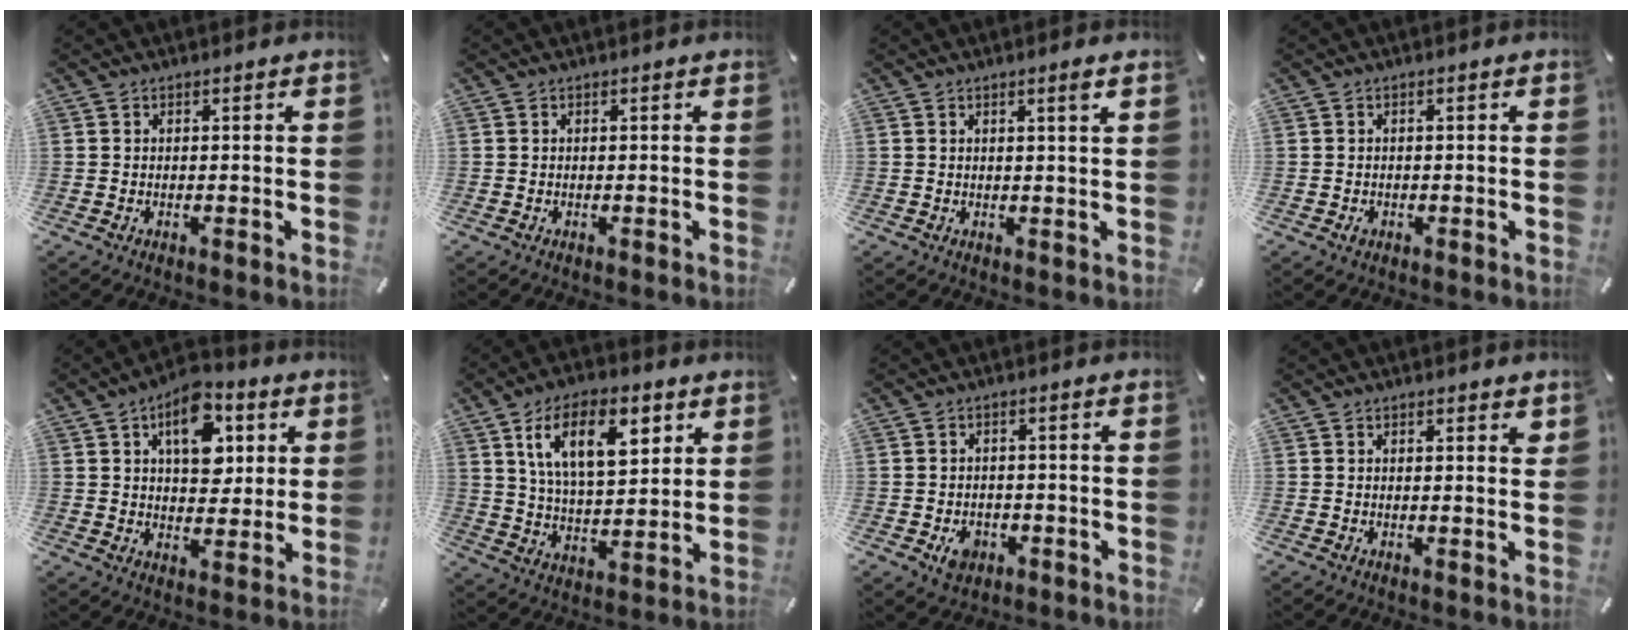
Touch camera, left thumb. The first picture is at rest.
{"total": 0.0}
{"total": 1.9, "force": [1.0, -0.1, 1.6], "torque": [-0.031, -0.003, 0.017]}
{"total": 1.1, "force": [-0.4, 0.8, 0.6], "torque": [-0.012, 0.001, -0.007]}
{"total": 12.5, "force": [4.8, 7.9, 8.4], "torque": [-0.101, -0.014, 0.080]}
{"total": 16.0, "force": [7.7, 7.9, 11.5], "torque": [-0.207, -0.009, 0.131]}
{"total": 5.0, "force": [-1.7, 3.9, 2.6], "torque": [-0.032, 0.003, -0.031]}
{"total": 1.6, "force": [1.1, 0.6, 1.0], "torque": [-0.005, -0.006, 0.015]}